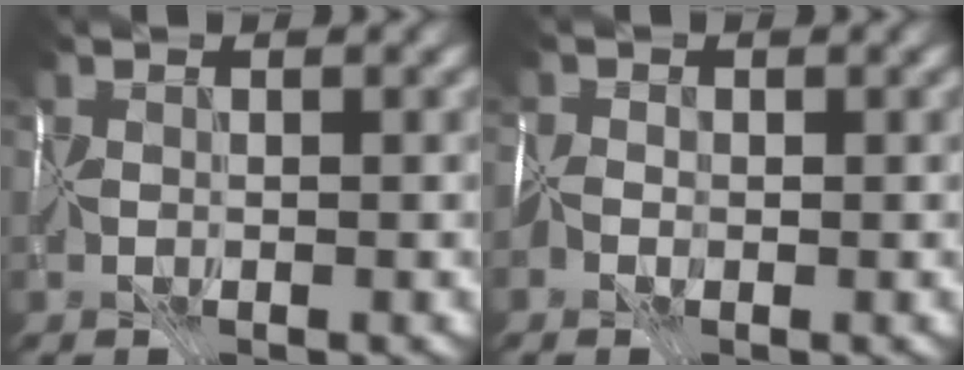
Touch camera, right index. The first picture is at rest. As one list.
[{"total": 1.2, "force": [-0.5, 1.0, 0.6], "torque": [-0.012, 0.006, -0.020]}]